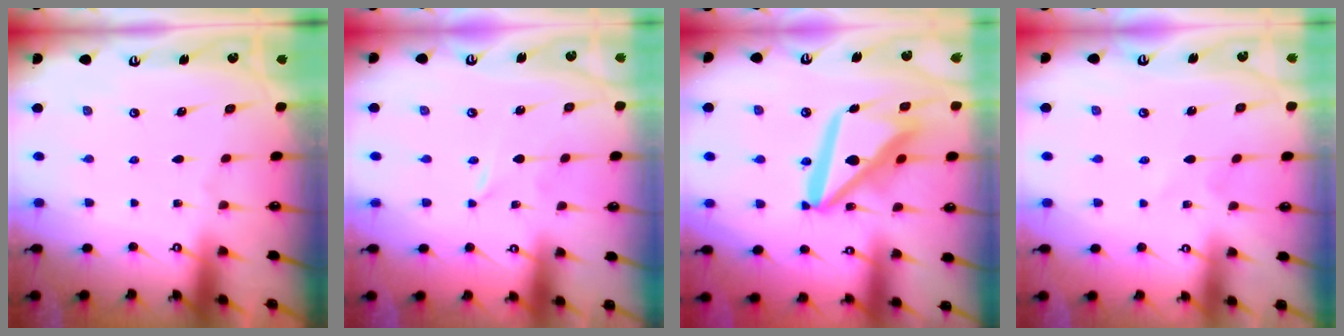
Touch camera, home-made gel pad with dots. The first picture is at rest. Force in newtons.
{"total": 0.0}
{"total": 17.4, "press": 17.3, "slide": 1.9}
{"total": 2.3, "press": 2.2, "slide": 0.3}